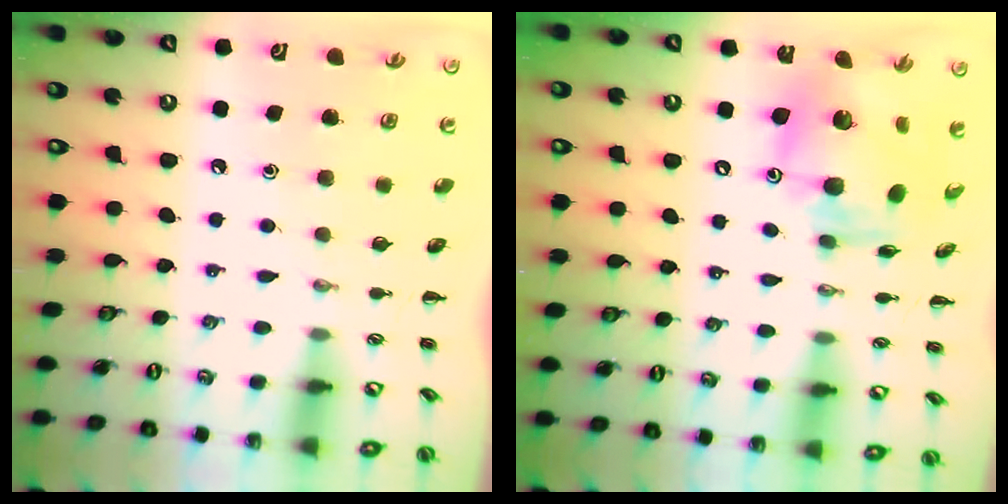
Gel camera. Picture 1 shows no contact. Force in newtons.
{"total": 14.0, "press": 13.3, "slide": 4.3}